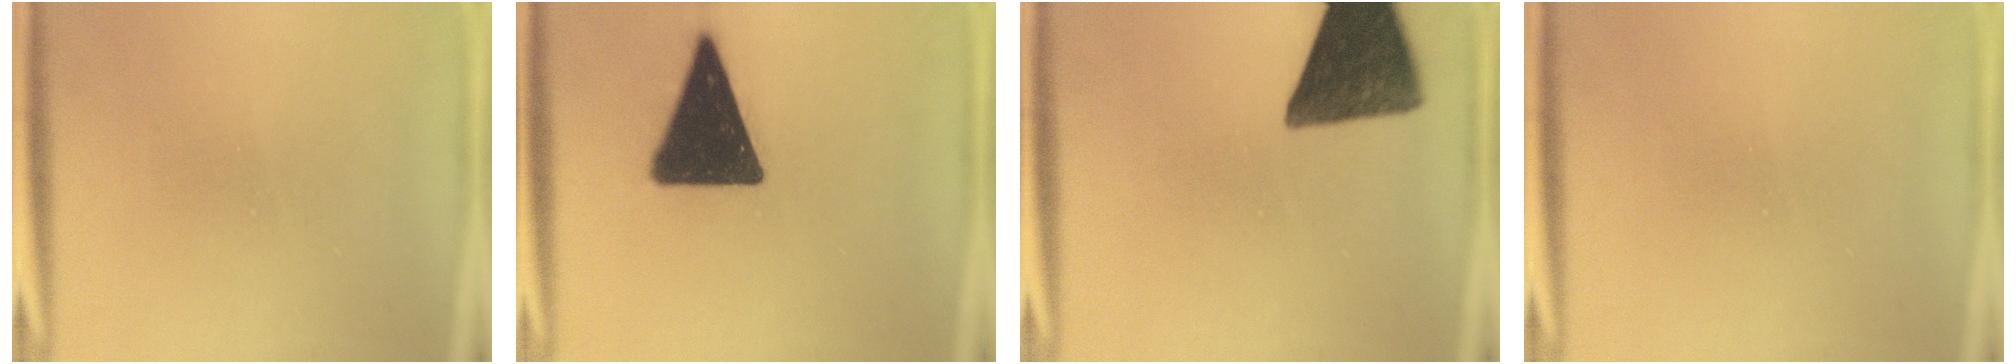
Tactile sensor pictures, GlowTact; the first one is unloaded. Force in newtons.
{"total": 18.5}
{"total": 14.4}
{"total": 0.0}